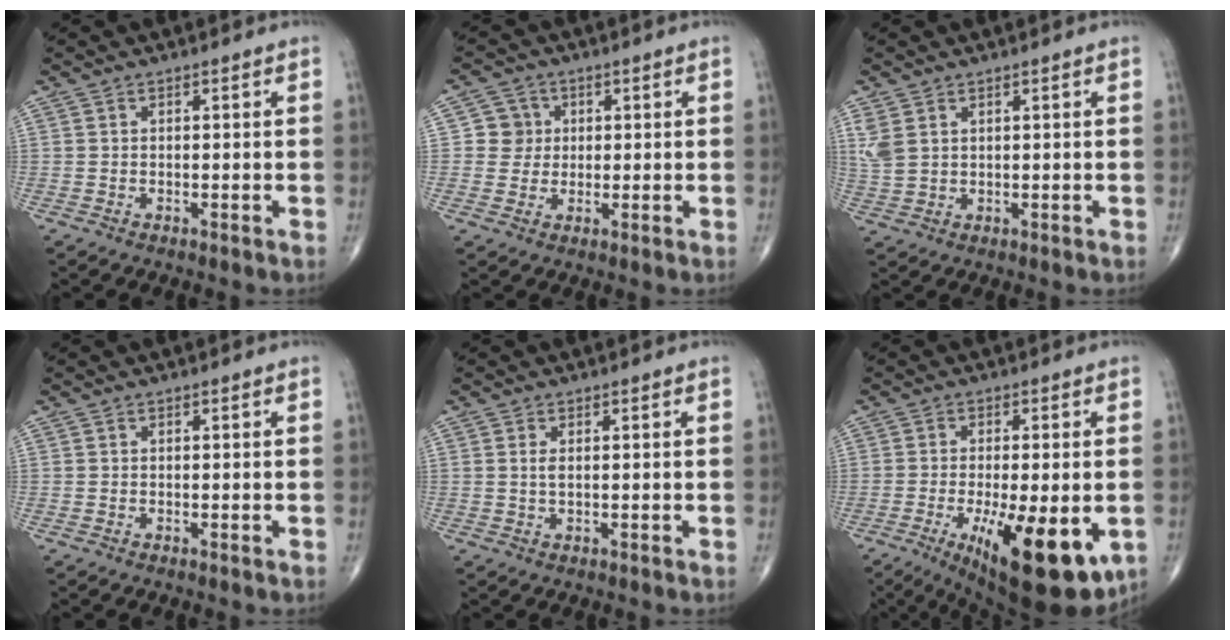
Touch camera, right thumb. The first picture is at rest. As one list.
[{"total": 4.6, "force": [0.7, 4.5, 0.6], "torque": [0.021, 0.005, 0.006]}, {"total": 3.8, "force": [1.7, 2.4, 2.5], "torque": [-0.062, 0.000, 0.045]}, {"total": 0.0}, {"total": 1.4, "force": [0.3, 0.5, 1.3], "torque": [-0.030, -0.002, 0.009]}, {"total": 18.3, "force": [-6.1, 6.4, 16.1], "torque": [-0.209, -0.020, -0.074]}]